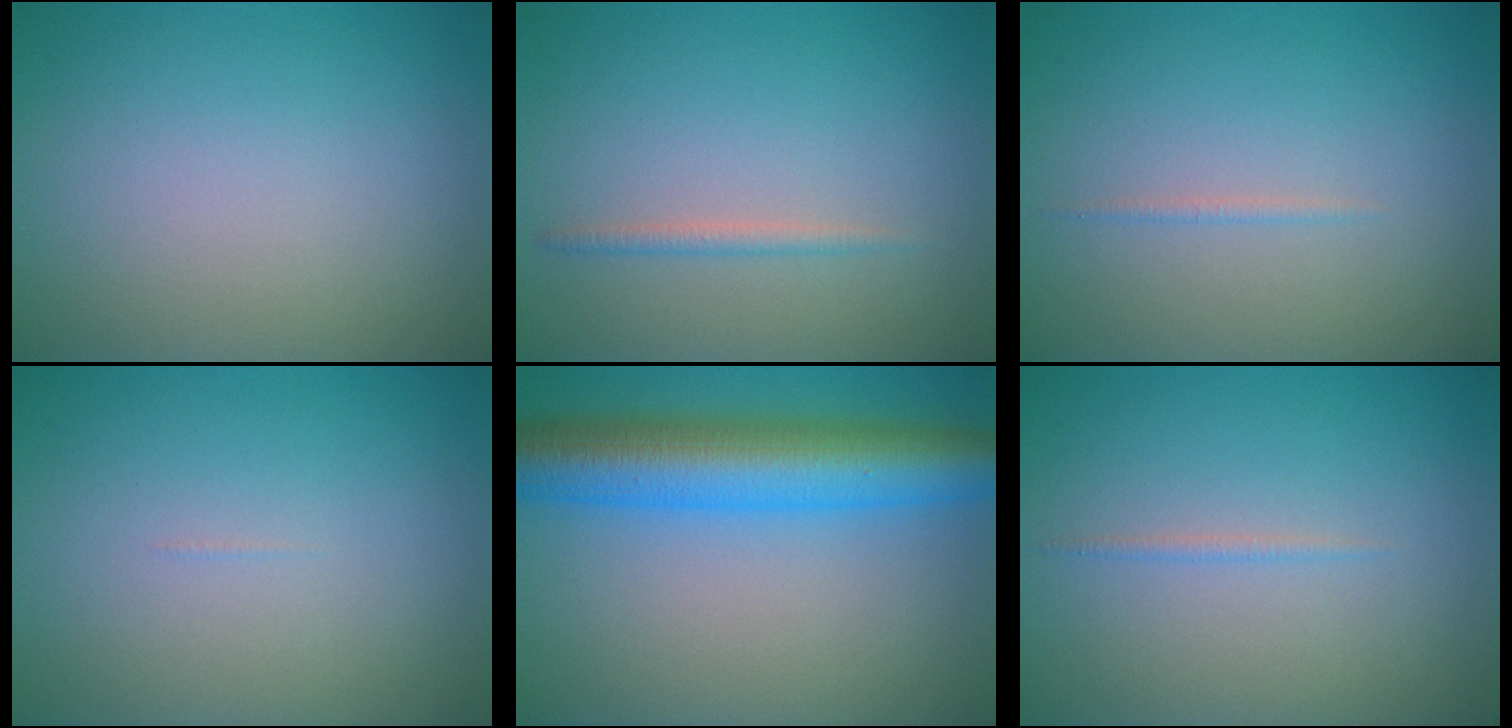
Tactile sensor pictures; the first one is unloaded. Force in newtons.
{"total": 1.1, "press": 1.1, "slide": 0.0}
{"total": 0.5, "press": 0.5, "slide": 0.0}
{"total": 0.0}
{"total": 9.3, "press": 9.3, "slide": 0.1}
{"total": 0.6, "press": 0.6, "slide": 0.1}